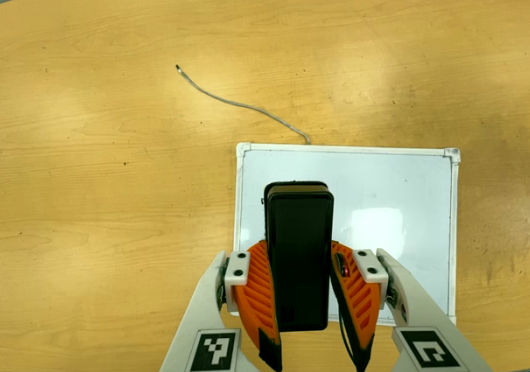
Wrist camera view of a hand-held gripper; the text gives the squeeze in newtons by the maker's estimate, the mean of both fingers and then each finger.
{"total": 5.3, "left": 4.8, "right": 5.9}